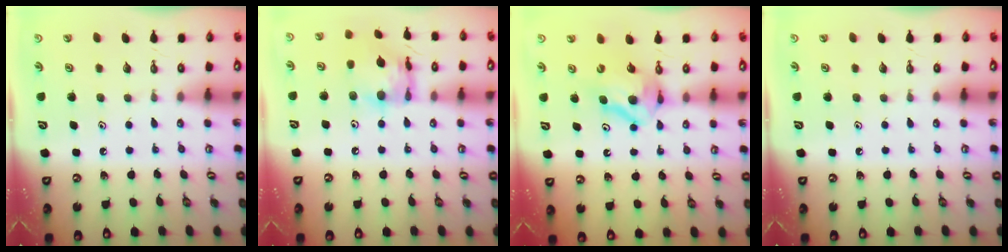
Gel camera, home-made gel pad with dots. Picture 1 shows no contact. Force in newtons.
{"total": 14.0, "press": 13.9, "slide": 1.2}
{"total": 8.5, "press": 8.4, "slide": 0.9}
{"total": 0.0}